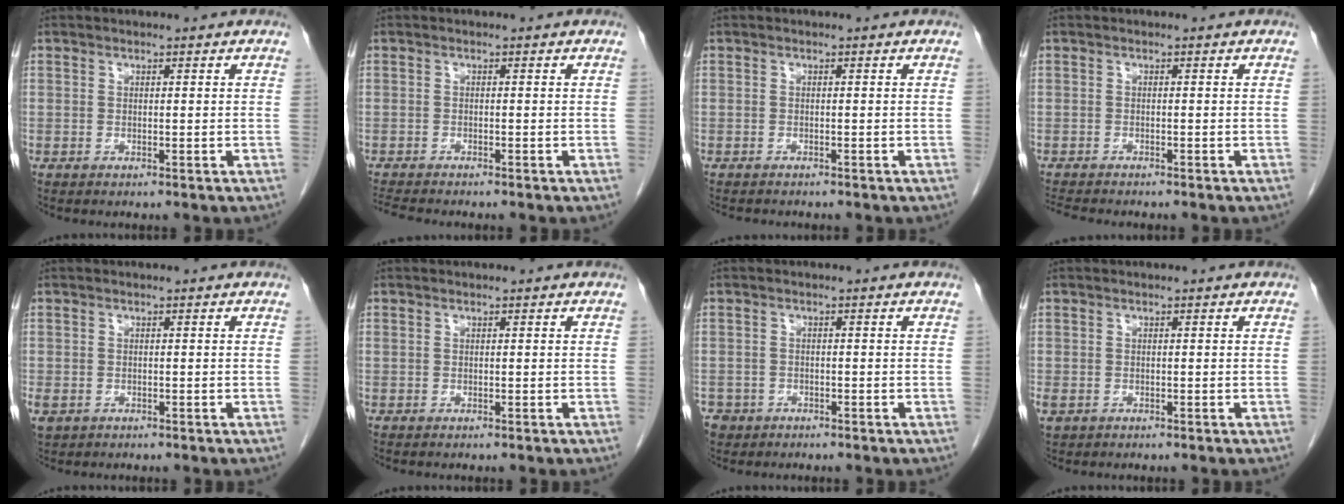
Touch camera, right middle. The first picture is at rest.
{"total": 4.2, "force": [-3.9, 0.4, 1.6], "torque": [-0.027, -0.014, -0.066]}
{"total": 2.8, "force": [-2.5, 0.8, 0.9], "torque": [-0.015, -0.006, -0.033]}
{"total": 4.8, "force": [-4.3, 0.9, 1.8], "torque": [-0.028, -0.011, -0.069]}
{"total": 2.7, "force": [-1.3, 2.0, 1.4], "torque": [-0.035, -0.006, -0.015]}
{"total": 0.0}
{"total": 4.3, "force": [-2.8, 3.2, 0.7], "torque": [-0.021, 0.002, -0.048]}
{"total": 1.4, "force": [-0.4, 1.0, 0.9], "torque": [-0.024, -0.003, -0.001]}